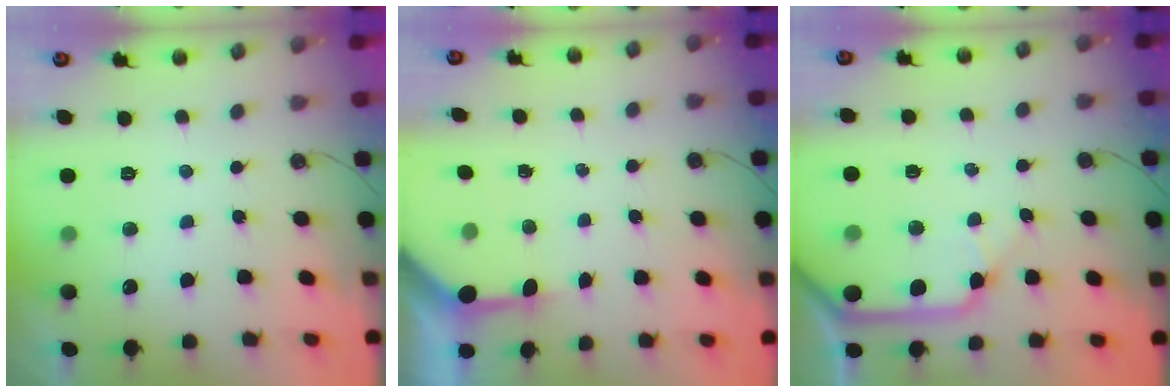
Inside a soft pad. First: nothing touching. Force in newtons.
{"total": 3.6, "press": 3.6, "slide": 0.4}
{"total": 12.5, "press": 12.3, "slide": 1.8}